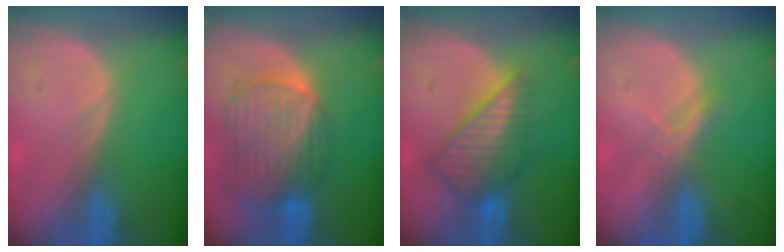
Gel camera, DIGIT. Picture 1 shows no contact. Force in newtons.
{"total": 10.5, "press": 8.9, "slide": 5.5}
{"total": 7.5, "press": 6.9, "slide": 2.9}
{"total": 2.3, "press": 2.1, "slide": 0.9}